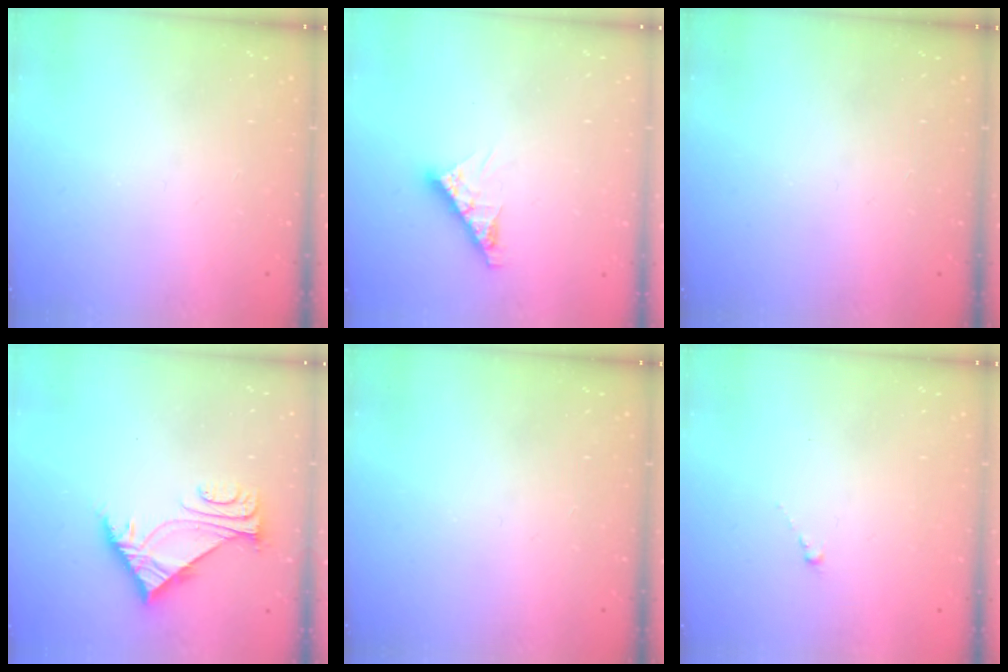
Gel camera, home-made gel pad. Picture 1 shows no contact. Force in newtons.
{"total": 8.0, "press": 8.0, "slide": 0.7}
{"total": 0.0}
{"total": 6.0, "press": 6.0, "slide": 0.5}
{"total": 0.0}
{"total": 0.0}